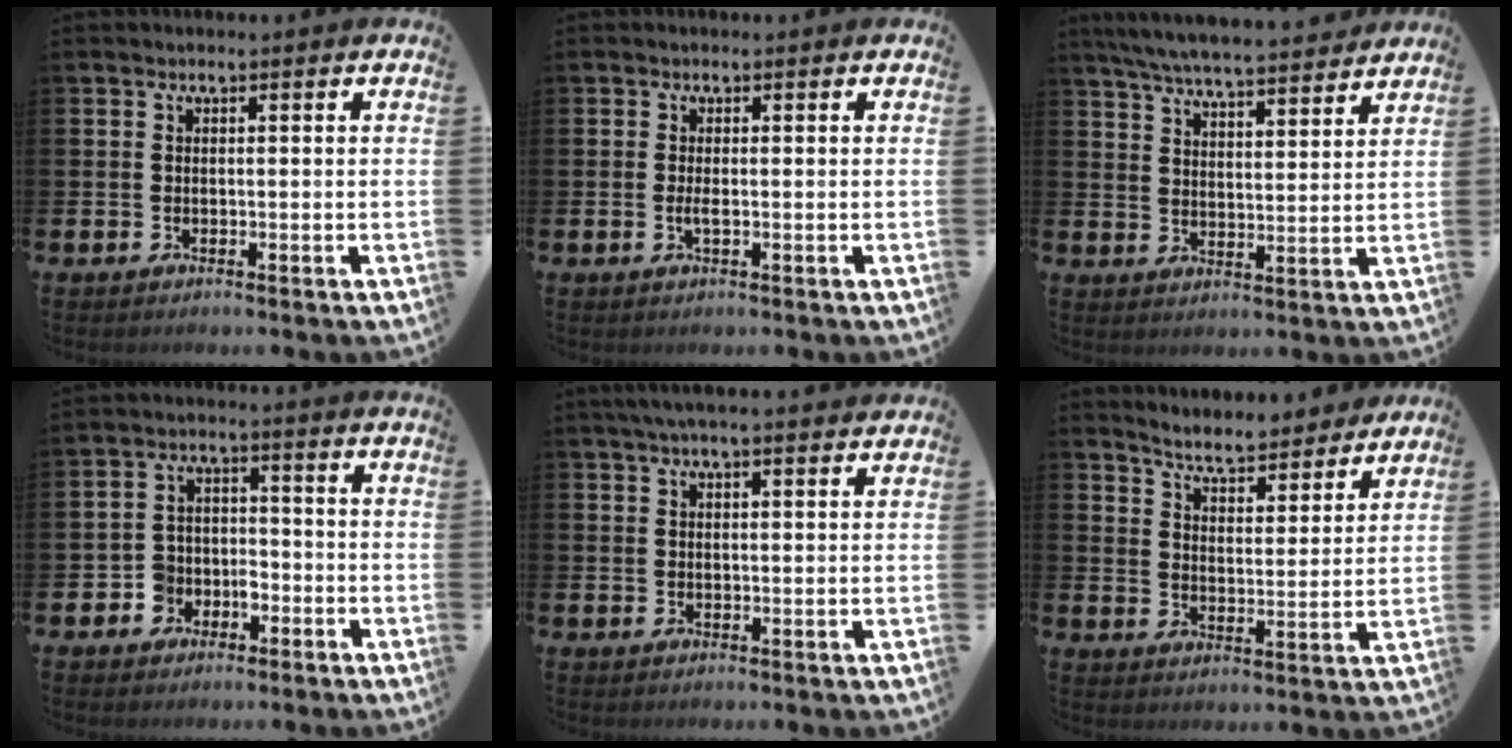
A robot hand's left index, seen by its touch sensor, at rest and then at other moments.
{"total": 1.1, "force": [-0.2, 0.2, 1.1], "torque": [-0.026, 0.001, -0.003]}
{"total": 6.4, "force": [6.3, 0.3, 1.5], "torque": [-0.048, -0.042, 0.110]}
{"total": 3.9, "force": [-2.5, 2.9, 0.4], "torque": [-0.026, 0.009, -0.053]}
{"total": 3.4, "force": [3.0, 0.2, 1.6], "torque": [-0.038, -0.003, 0.054]}
{"total": 6.0, "force": [5.9, 0.9, 1.1], "torque": [-0.044, -0.043, 0.099]}